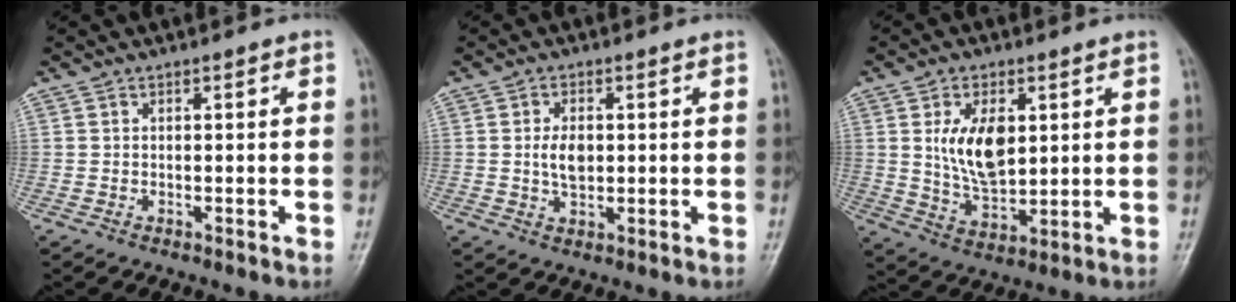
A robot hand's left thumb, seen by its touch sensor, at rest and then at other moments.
{"total": 4.3, "force": [0.5, 2.5, 3.5], "torque": [-0.060, -0.001, 0.011]}
{"total": 10.6, "force": [2.6, 5.7, 8.5], "torque": [-0.134, -0.019, 0.057]}